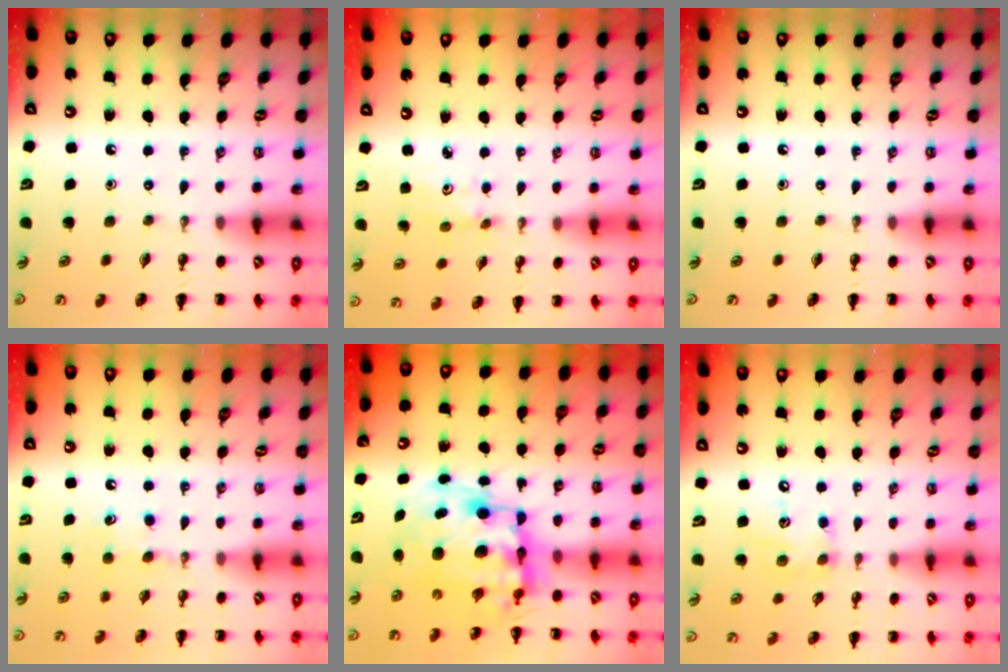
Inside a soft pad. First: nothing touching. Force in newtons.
{"total": 2.4, "press": 2.3, "slide": 0.8}
{"total": 0.0}
{"total": 7.2, "press": 6.8, "slide": 2.1}
{"total": 12.5, "press": 12.0, "slide": 3.2}
{"total": 7.0, "press": 6.9, "slide": 0.9}